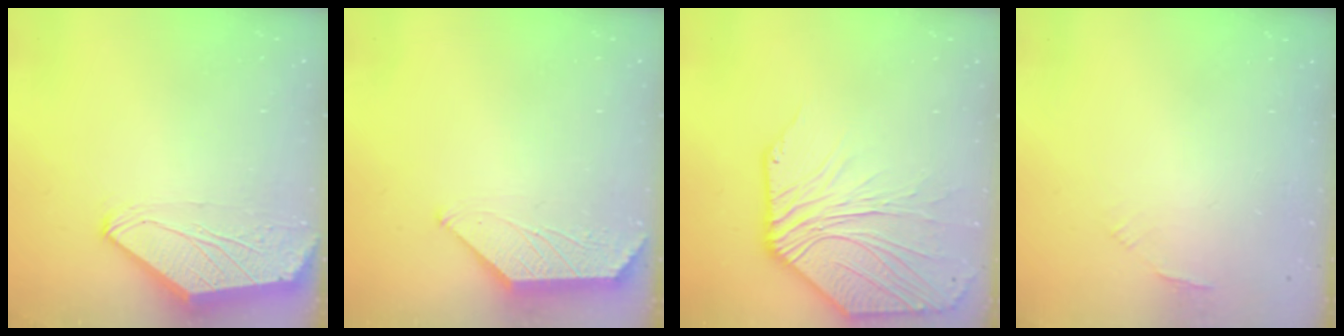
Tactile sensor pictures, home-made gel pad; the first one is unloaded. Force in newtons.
{"total": 0.5, "press": 0.5, "slide": 0.2}
{"total": 10.9, "press": 10.7, "slide": 2.1}
{"total": 1.4, "press": 1.3, "slide": 0.5}